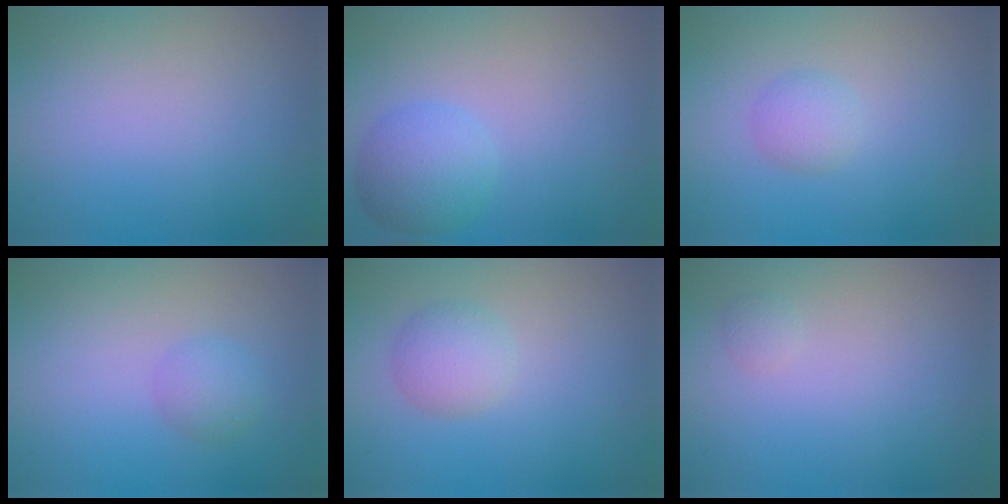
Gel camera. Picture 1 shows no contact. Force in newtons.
{"total": 3.8, "press": 3.8, "slide": 0.2}
{"total": 1.7, "press": 1.7, "slide": 0.1}
{"total": 1.8, "press": 1.8, "slide": 0.0}
{"total": 2.7, "press": 2.7, "slide": 0.0}
{"total": 0.6, "press": 0.6, "slide": 0.0}